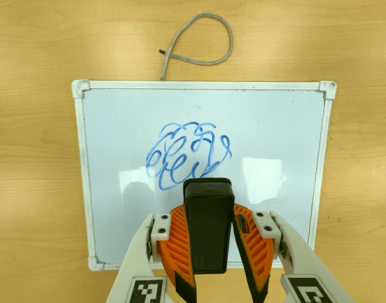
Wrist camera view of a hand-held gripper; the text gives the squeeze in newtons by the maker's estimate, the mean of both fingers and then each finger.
{"total": 7.9, "left": 6.6, "right": 9.1}